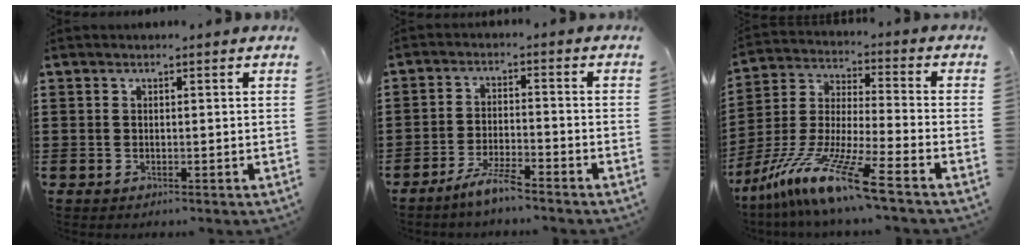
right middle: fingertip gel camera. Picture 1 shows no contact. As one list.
[{"total": 4.8, "force": [-4.0, 0.3, 2.6], "torque": [-0.056, -0.001, -0.078]}, {"total": 12.8, "force": [-9.7, -0.2, 8.3], "torque": [-0.183, -0.006, -0.194]}]